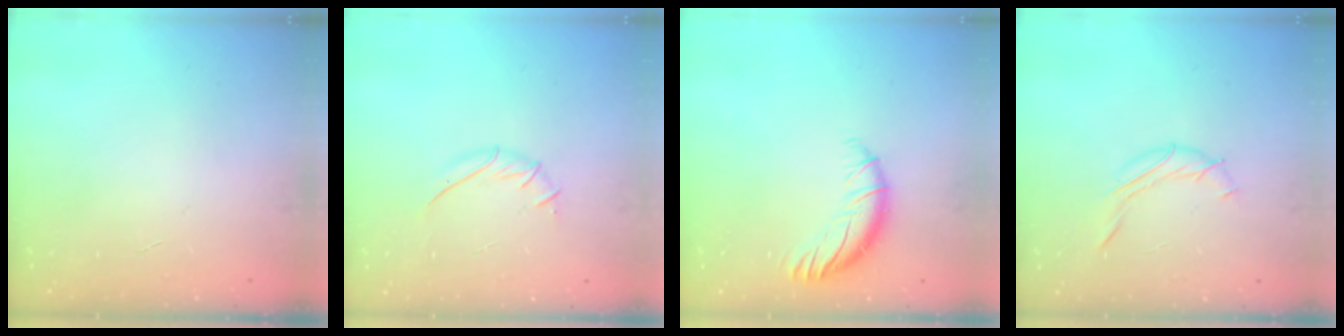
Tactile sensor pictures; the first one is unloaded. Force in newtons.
{"total": 4.6, "press": 4.4, "slide": 1.3}
{"total": 9.6, "press": 9.5, "slide": 1.1}
{"total": 7.4, "press": 7.3, "slide": 1.3}